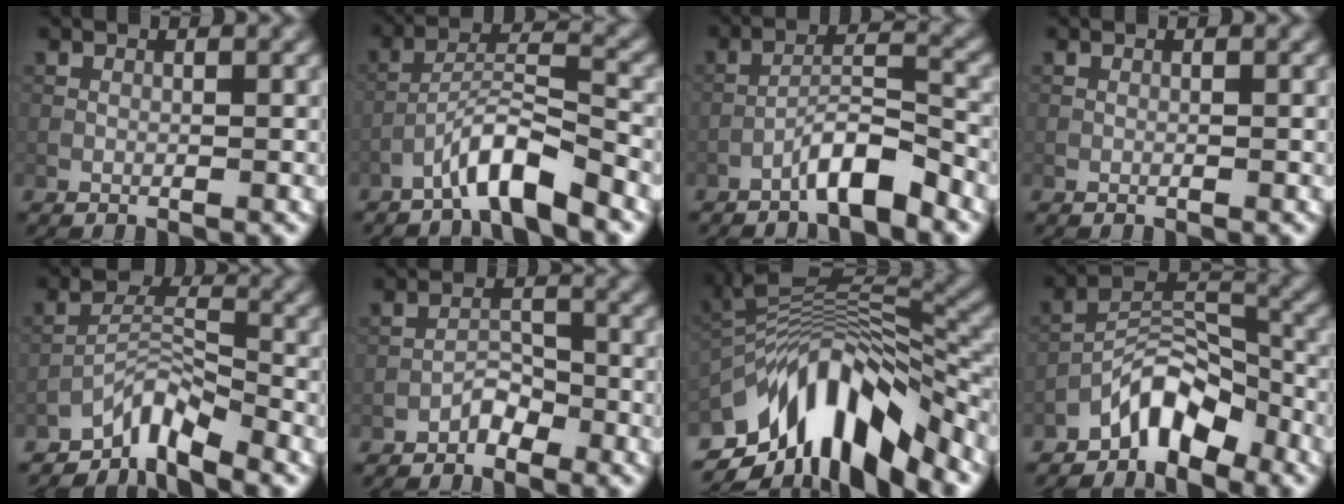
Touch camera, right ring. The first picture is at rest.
{"total": 5.0, "force": [-3.7, 0.7, 3.3], "torque": [-0.059, 0.015, -0.073]}
{"total": 4.3, "force": [-3.1, 0.7, 2.8], "torque": [-0.050, 0.016, -0.061]}
{"total": 0.0}
{"total": 3.8, "force": [-3.2, 1.1, 1.7], "torque": [-0.022, 0.012, -0.069]}
{"total": 1.9, "force": [-1.5, 0.9, 0.6], "torque": [-0.006, 0.010, -0.027]}
{"total": 12.5, "force": [-7.1, 5.0, 9.1], "torque": [-0.161, 0.023, -0.125]}
{"total": 5.3, "force": [-3.9, 2.3, 2.7], "torque": [-0.028, 0.013, -0.080]}